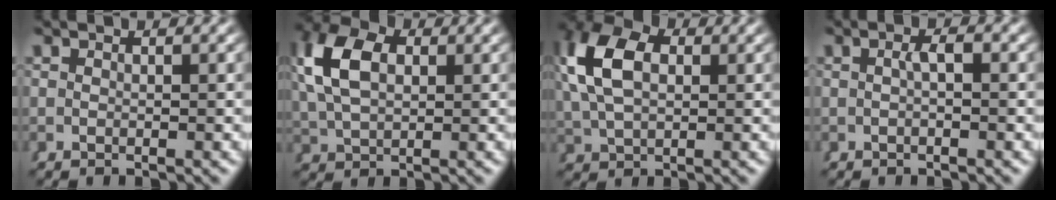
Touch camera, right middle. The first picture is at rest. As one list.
[{"total": 5.5, "force": [1.7, 3.4, 4.0], "torque": [-0.095, -0.004, 0.041]}, {"total": 6.3, "force": [1.8, 3.8, 4.6], "torque": [-0.113, -0.003, 0.043]}, {"total": 1.1, "force": [-0.3, -0.1, 1.1], "torque": [-0.016, 0.003, -0.003]}]